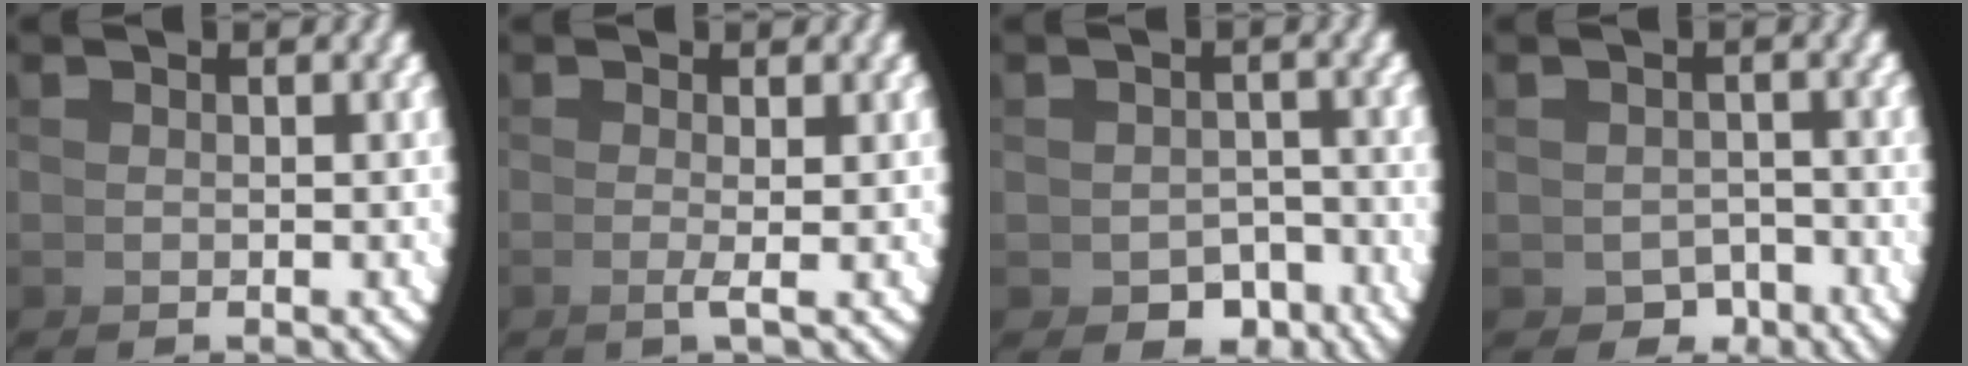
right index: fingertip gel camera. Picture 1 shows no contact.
{"total": 1.2, "force": [-0.1, -0.3, 1.1], "torque": [-0.029, -0.007, -0.001]}
{"total": 4.1, "force": [-2.8, 2.8, 1.2], "torque": [0.005, -0.018, -0.040]}
{"total": 4.2, "force": [-2.9, 2.9, 0.7], "torque": [0.005, -0.019, -0.046]}